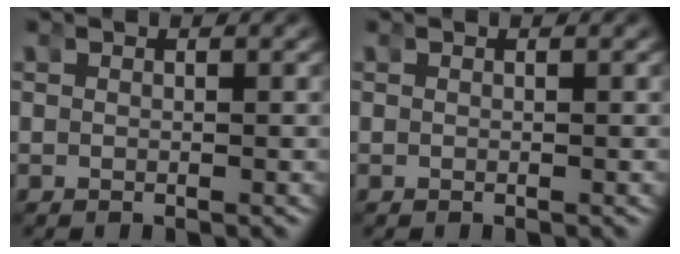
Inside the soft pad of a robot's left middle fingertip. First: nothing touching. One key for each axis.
{"total": 0.0}